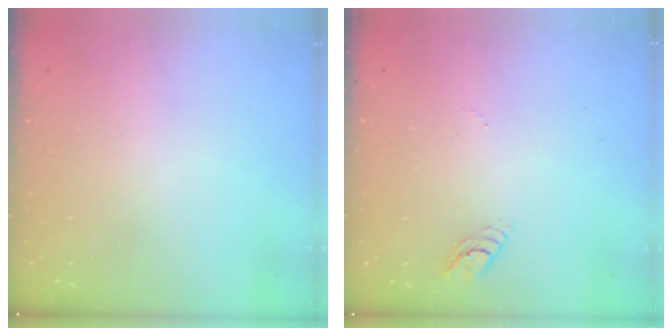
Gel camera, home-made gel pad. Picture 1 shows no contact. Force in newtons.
{"total": 3.6, "press": 3.6, "slide": 0.3}